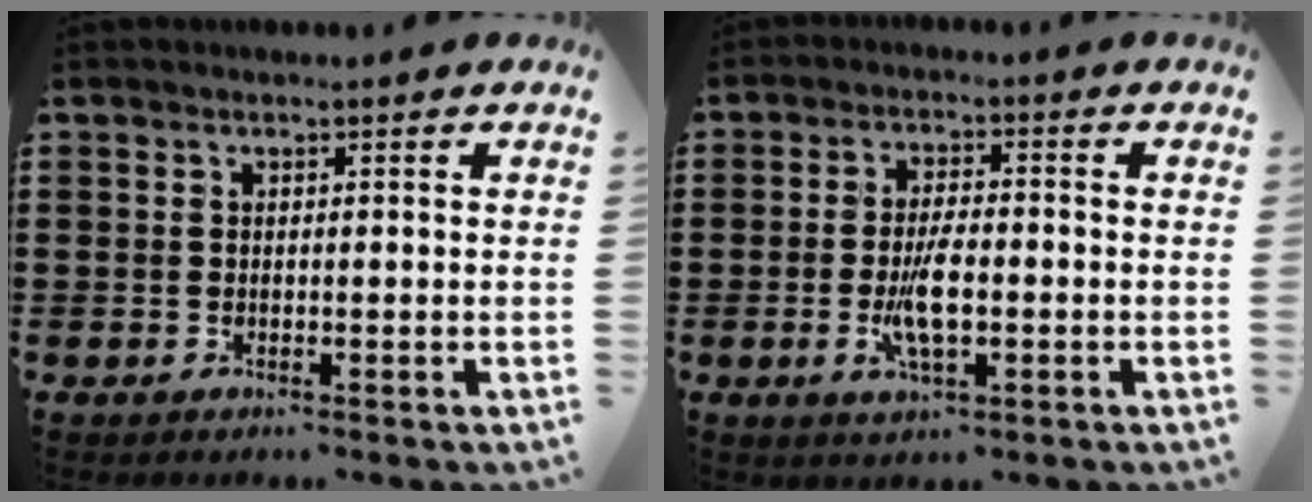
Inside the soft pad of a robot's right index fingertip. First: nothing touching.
{"total": 6.2, "force": [-1.4, 2.0, 5.7], "torque": [-0.124, -0.008, -0.030]}